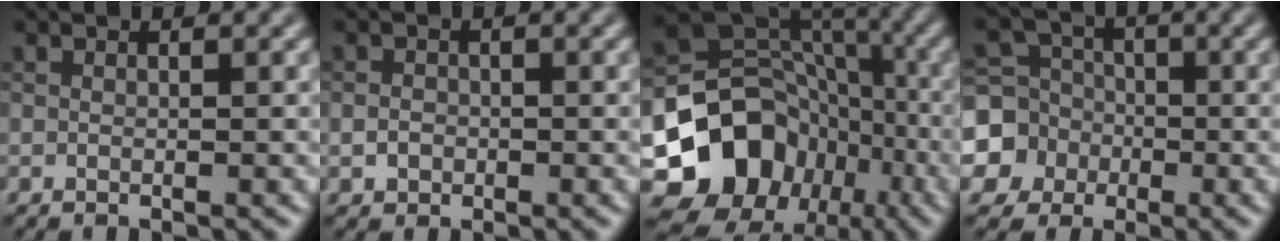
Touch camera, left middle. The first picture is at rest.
{"total": 1.2, "force": [-0.3, 1.1, 0.4], "torque": [-0.005, -0.002, -0.010]}
{"total": 13.6, "force": [-5.7, 11.0, 5.6], "torque": [-0.121, 0.014, -0.105]}
{"total": 7.6, "force": [-1.6, 7.1, 1.9], "torque": [-0.047, 0.004, -0.060]}